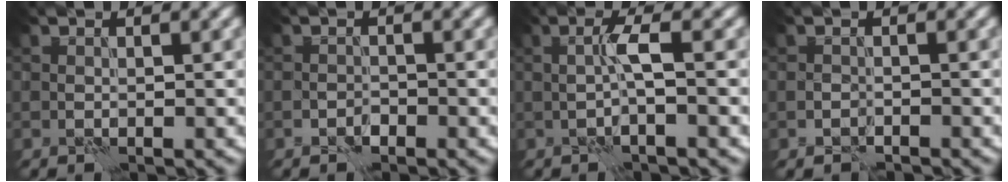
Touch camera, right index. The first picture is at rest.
{"total": 0.9, "force": [-0.8, 0.4, 0.2], "torque": [-0.002, 0.004, -0.015]}
{"total": 1.7, "force": [0.1, -0.7, 1.5], "torque": [-0.033, 0.006, 0.003]}
{"total": 1.1, "force": [-1.0, 0.5, 0.2], "torque": [-0.003, 0.002, -0.020]}